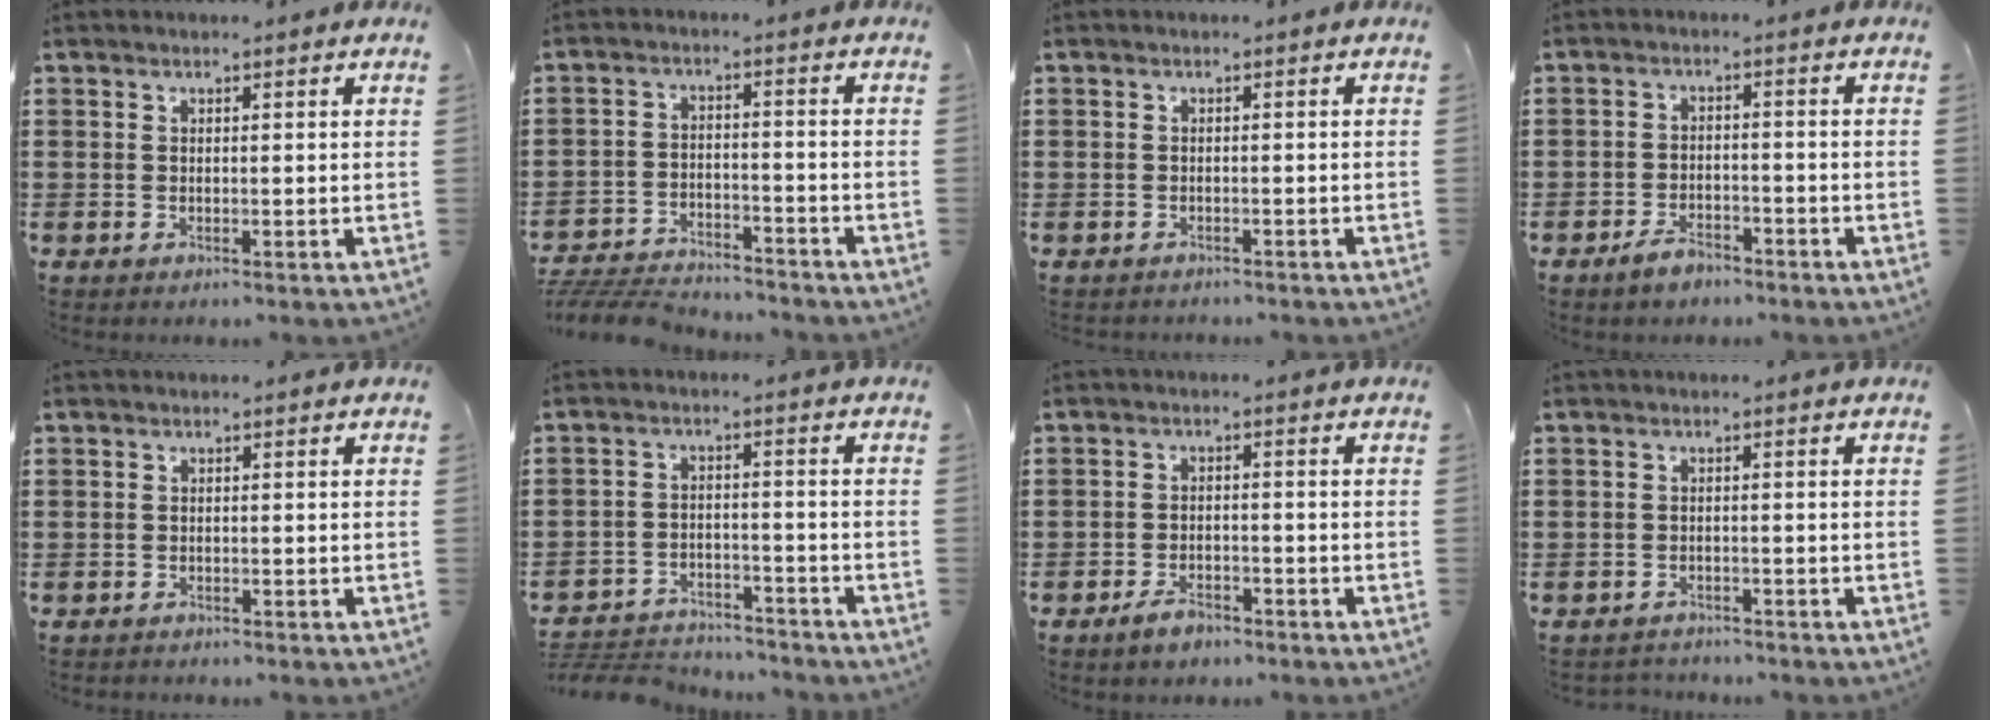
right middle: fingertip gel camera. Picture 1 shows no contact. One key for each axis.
{"total": 5.9, "fx": -5.8, "fy": 0.9, "fz": 1.0, "tx": -0.031, "ty": 0.006, "tz": -0.119}
{"total": 1.1, "fx": -0.9, "fy": 0.5, "fz": -0.2, "tx": 0.002, "ty": 0.006, "tz": -0.022}
{"total": 2.8, "fx": -2.4, "fy": 1.0, "fz": 0.9, "tx": -0.018, "ty": 0.007, "tz": -0.047}
{"total": 0.8, "fx": -0.7, "fy": 0.4, "fz": -0.1, "tx": 0.002, "ty": 0.004, "tz": -0.017}
{"total": 4.9, "fx": -4.7, "fy": 1.0, "fz": 0.4, "tx": -0.013, "ty": 0.009, "tz": -0.101}
{"total": 2.6, "fx": -2.1, "fy": 1.1, "fz": 1.0, "tx": -0.019, "ty": 0.005, "tz": -0.042}
{"total": 1.6, "fx": -1.5, "fy": 0.3, "fz": -0.3, "tx": -0.001, "ty": 0.001, "tz": -0.036}